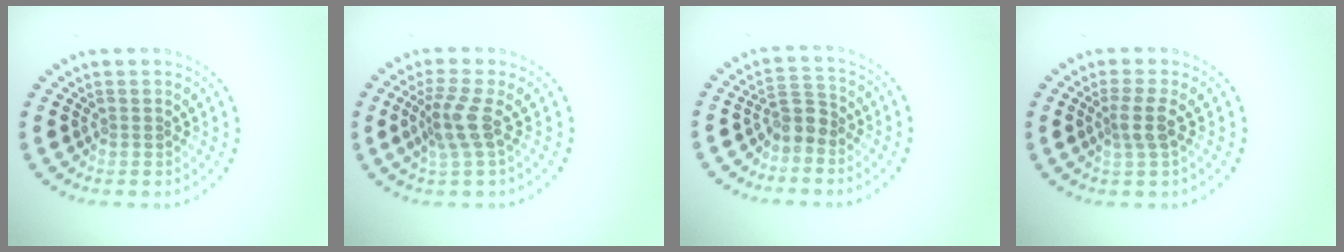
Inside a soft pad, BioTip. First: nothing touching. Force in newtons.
{"total": 2.9, "press": 2.2, "slide": 1.8}
{"total": 2.3, "press": 1.9, "slide": 1.3}
{"total": 2.1, "press": 1.7, "slide": 1.3}